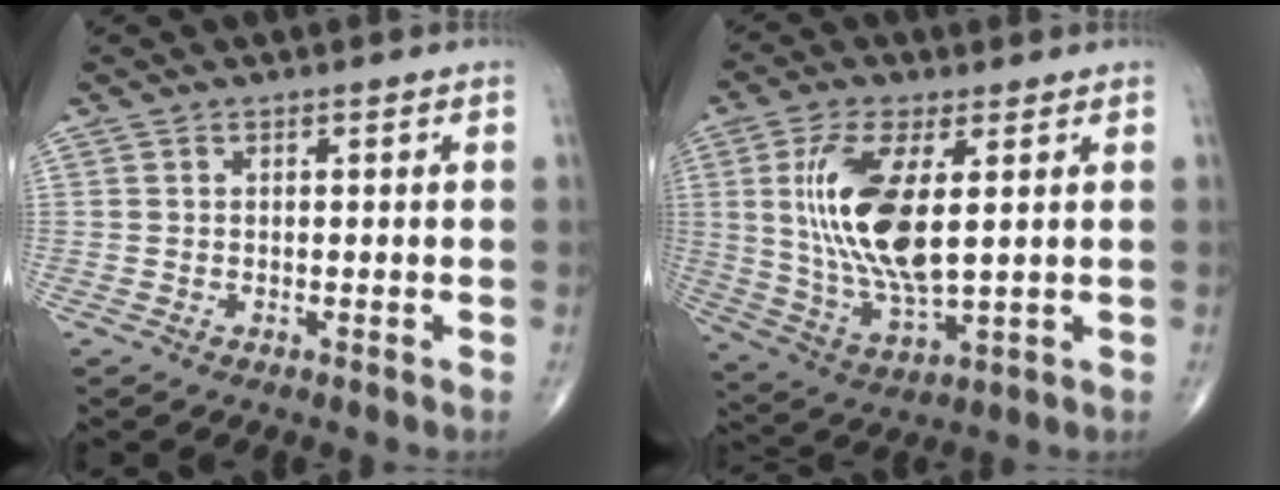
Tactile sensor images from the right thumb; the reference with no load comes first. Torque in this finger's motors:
{"motor_torque": [2.30, 2.71, 1.82, 0.41, 0.19]}